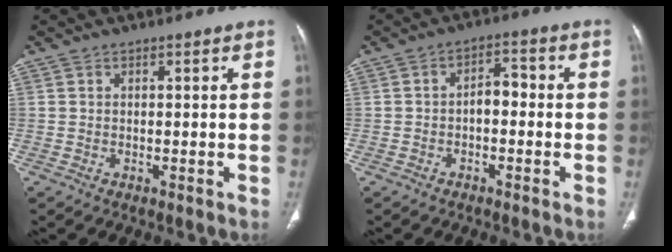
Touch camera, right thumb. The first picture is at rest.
{"total": 3.9, "force": [-1.0, 2.3, 3.0], "torque": [-0.035, 0.024, -0.022]}